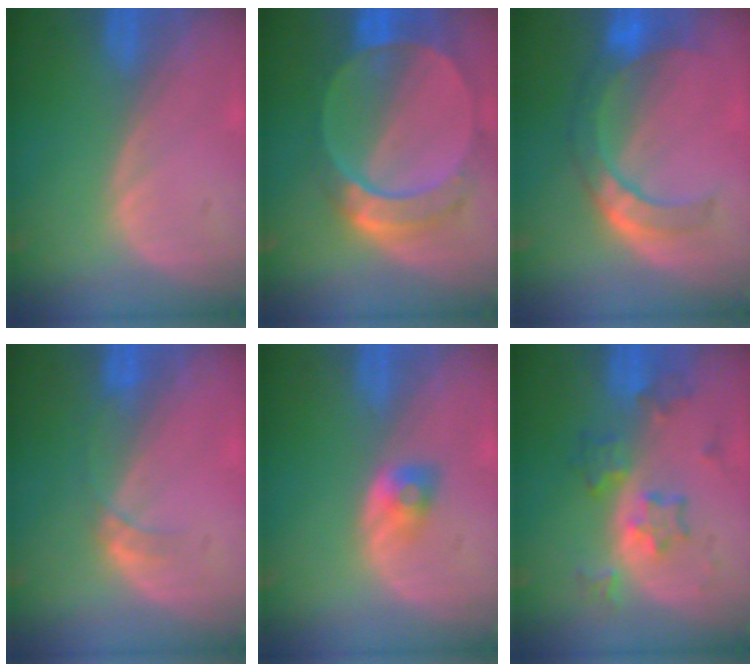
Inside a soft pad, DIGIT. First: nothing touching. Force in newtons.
{"total": 9.8, "press": 8.4, "slide": 5.2}
{"total": 7.4, "press": 7.2, "slide": 1.8}
{"total": 2.7, "press": 2.4, "slide": 1.3}
{"total": 2.5, "press": 2.3, "slide": 0.9}
{"total": 5.9, "press": 5.9, "slide": 0.3}